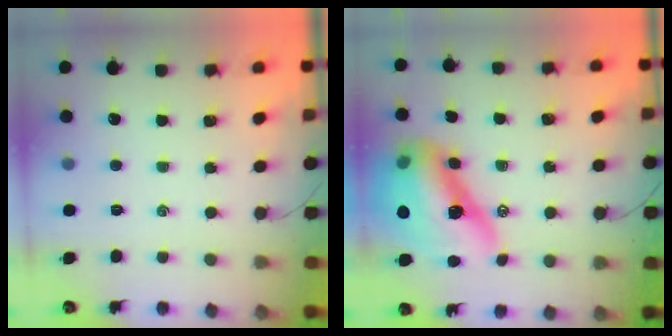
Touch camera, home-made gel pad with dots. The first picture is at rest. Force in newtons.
{"total": 19.4, "press": 18.6, "slide": 5.4}